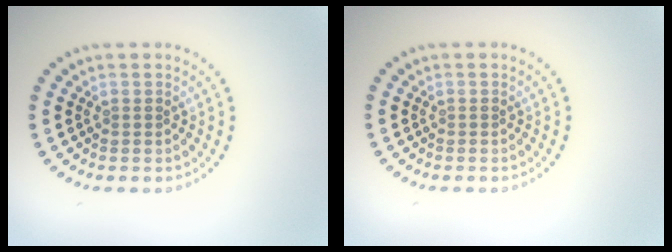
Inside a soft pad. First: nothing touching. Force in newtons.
{"total": 0.0}